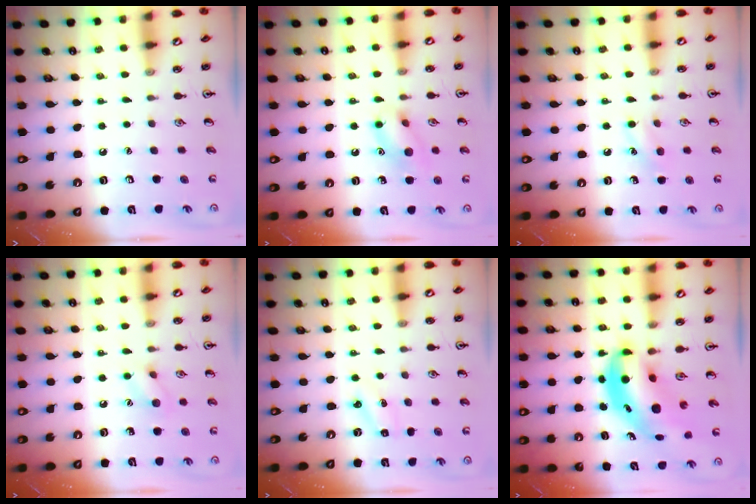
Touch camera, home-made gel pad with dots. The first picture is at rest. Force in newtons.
{"total": 10.0, "press": 10.0, "slide": 0.7}
{"total": 7.6, "press": 7.3, "slide": 2.1}
{"total": 6.1, "press": 6.0, "slide": 1.0}
{"total": 2.5, "press": 2.3, "slide": 0.9}
{"total": 6.6, "press": 6.4, "slide": 1.6}